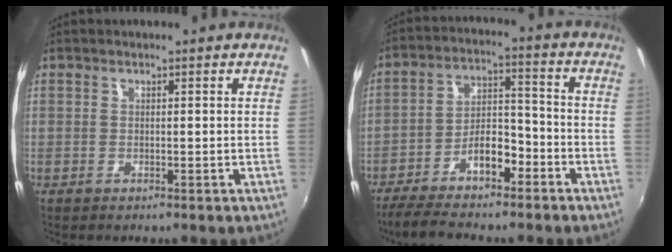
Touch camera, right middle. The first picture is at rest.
{"total": 11.5, "force": [-8.0, 4.3, 7.0], "torque": [-0.140, 0.022, -0.137]}